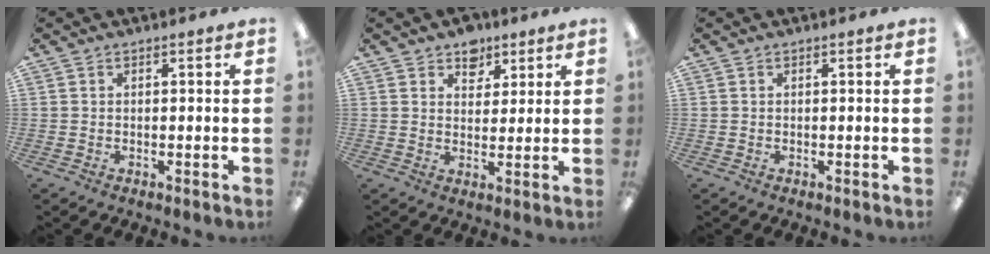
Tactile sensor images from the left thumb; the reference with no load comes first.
{"total": 5.9, "force": [4.2, 4.0, 1.3], "torque": [-0.003, -0.022, 0.072]}
{"total": 0.0}